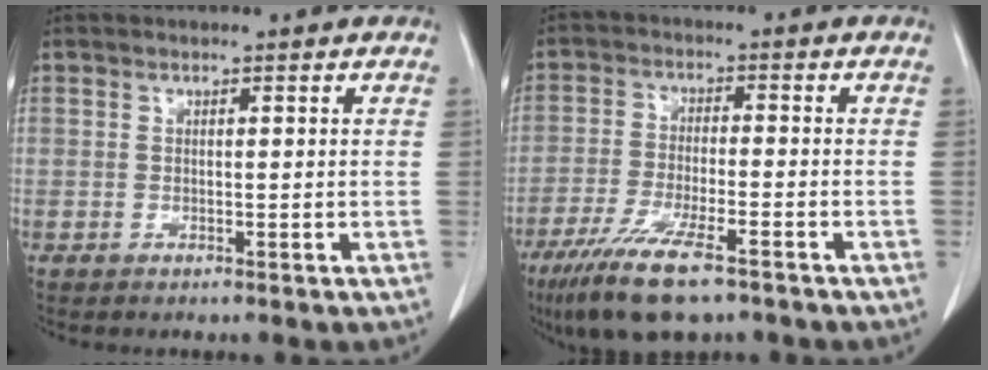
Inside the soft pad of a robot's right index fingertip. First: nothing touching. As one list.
[{"total": 12.4, "force": [-8.2, 3.0, 8.8], "torque": [-0.167, -0.026, -0.139]}]